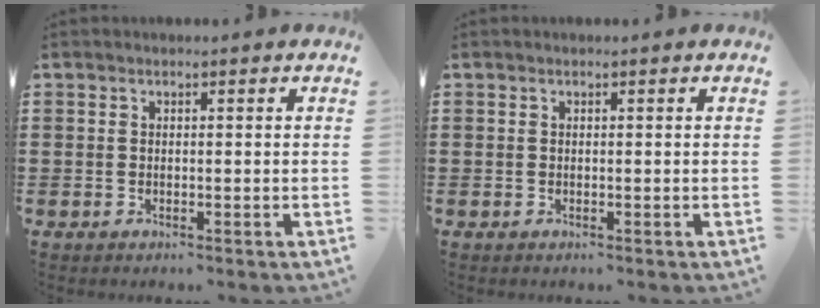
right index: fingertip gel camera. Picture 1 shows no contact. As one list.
[{"total": 0.0}]